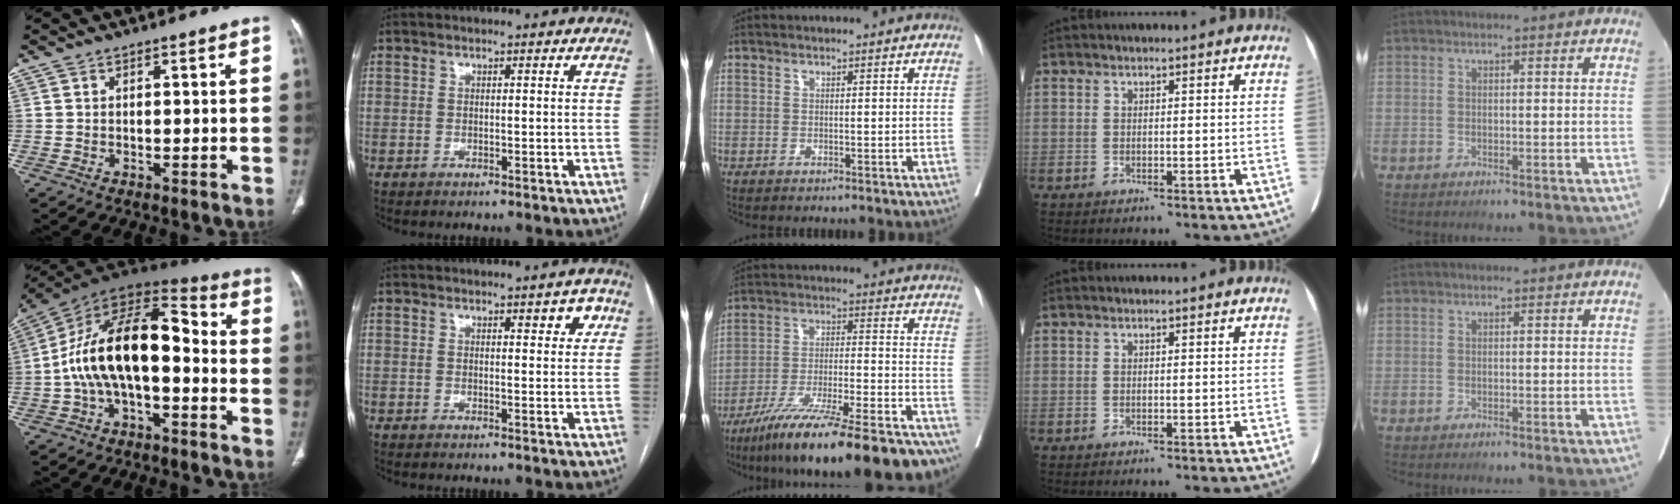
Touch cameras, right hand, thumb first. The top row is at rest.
{"thumb": {"total": 18.8, "force": [-2.3, 9.5, 16.1], "torque": [-0.271, 0.060, -0.046]}, "index": {"total": 3.3, "force": [1.8, 1.1, 2.5], "torque": [-0.027, 0.002, 0.022]}, "middle": {"total": 26.2, "force": [-21.2, 3.0, 15.1], "torque": [-0.180, -0.014, -0.328]}}